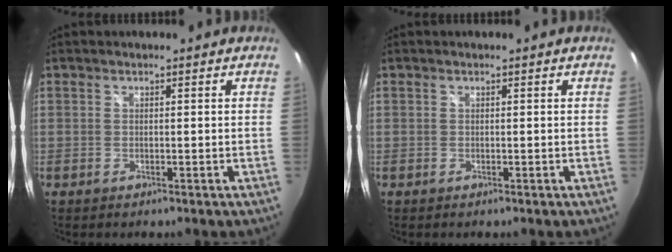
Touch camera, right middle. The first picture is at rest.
{"total": 0.0}